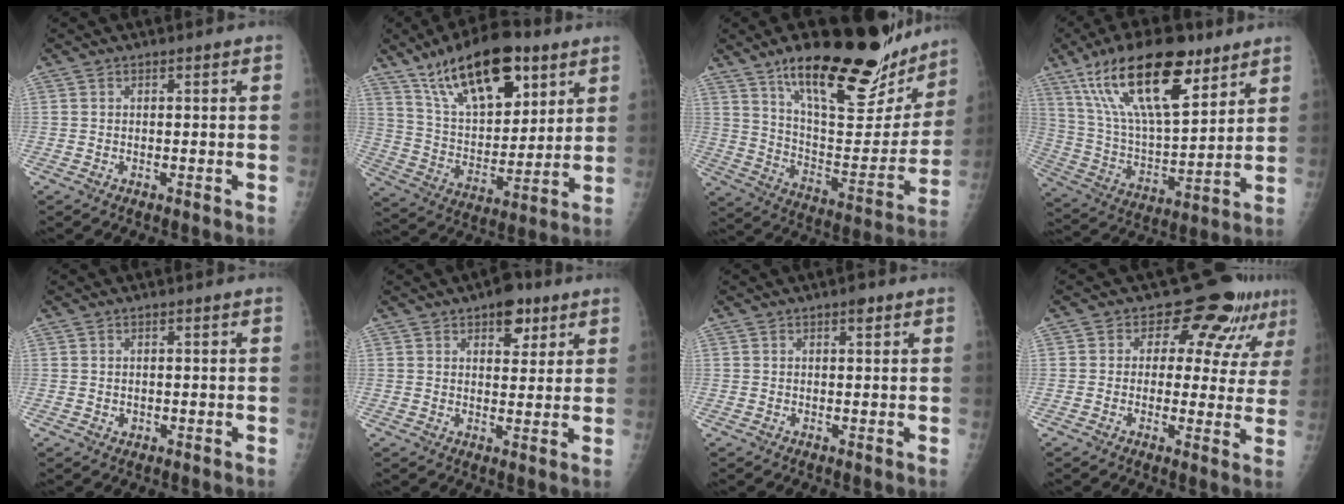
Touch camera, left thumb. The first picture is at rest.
{"total": 21.1, "force": [12.3, 9.8, 14.1], "torque": [-0.193, -0.050, 0.218]}
{"total": 28.3, "force": [19.4, 9.7, 18.2], "torque": [-0.228, -0.079, 0.303]}
{"total": 22.8, "force": [13.2, 8.8, 16.3], "torque": [-0.271, -0.040, 0.244]}
{"total": 0.8, "force": [0.0, 0.8, 0.3], "torque": [-0.003, 0.000, 0.002]}
{"total": 6.6, "force": [3.8, 3.7, 3.9], "torque": [-0.025, -0.015, 0.050]}
{"total": 1.5, "force": [0.9, 0.6, 1.0], "torque": [-0.008, -0.001, 0.010]}
{"total": 10.4, "force": [6.7, 5.8, 5.3], "torque": [-0.027, -0.030, 0.069]}